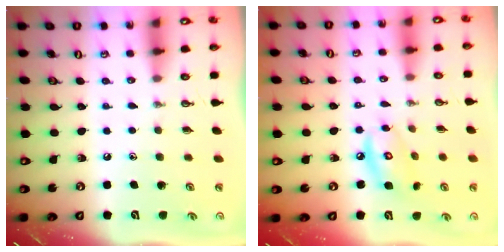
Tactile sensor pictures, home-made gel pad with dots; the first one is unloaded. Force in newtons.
{"total": 8.7, "press": 8.7, "slide": 0.7}